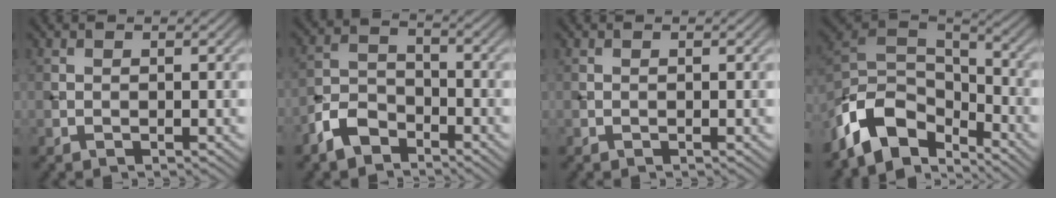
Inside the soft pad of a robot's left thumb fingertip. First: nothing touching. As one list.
[{"total": 5.7, "force": [-3.9, 3.1, 2.7], "torque": [-0.060, 0.000, -0.094]}, {"total": 0.0}, {"total": 11.7, "force": [-7.1, 6.4, 6.8], "torque": [-0.150, -0.001, -0.149]}]